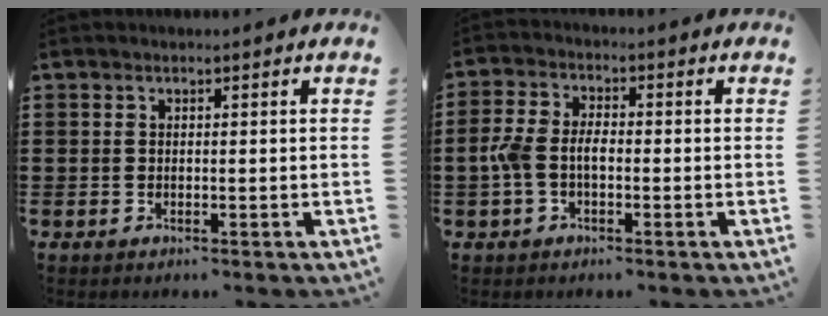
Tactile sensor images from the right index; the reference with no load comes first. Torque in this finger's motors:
{"motor_torque": [1.28, 0.38, 0.55, 0.16]}